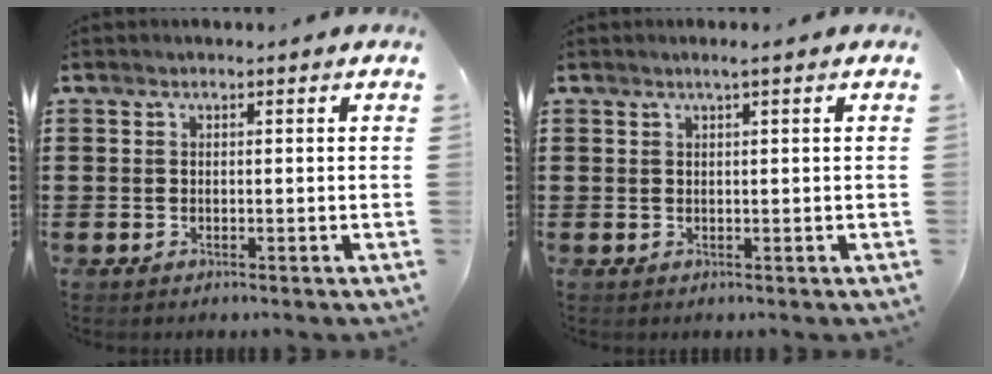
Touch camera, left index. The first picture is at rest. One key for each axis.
{"total": 0.9, "fx": 0.5, "fy": -0.1, "fz": 0.7, "tx": -0.013, "ty": 0.001, "tz": 0.008}